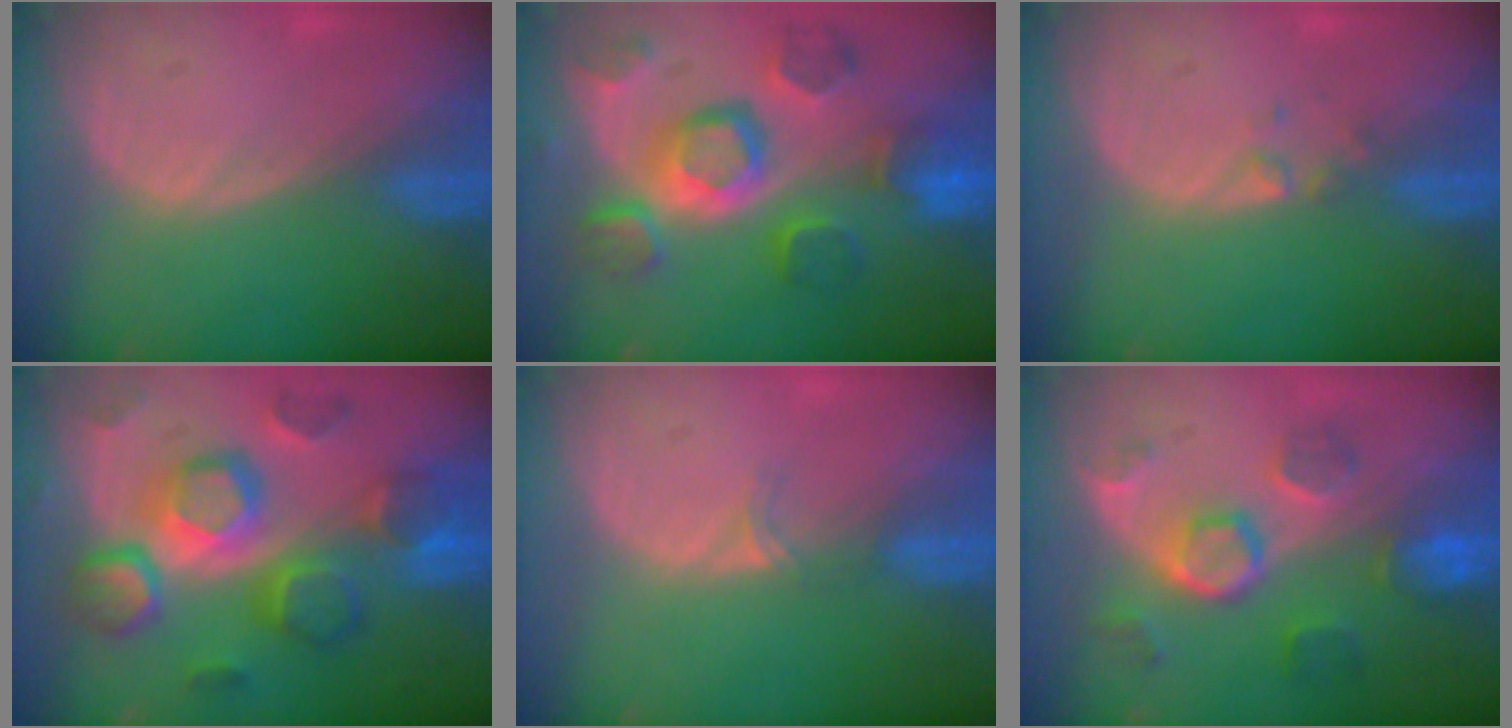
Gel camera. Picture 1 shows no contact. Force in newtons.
{"total": 12.0, "press": 10.3, "slide": 6.1}
{"total": 1.2, "press": 1.2, "slide": 0.1}
{"total": 12.3, "press": 12.3, "slide": 1.0}
{"total": 1.6, "press": 1.3, "slide": 1.1}
{"total": 8.6, "press": 7.7, "slide": 4.0}